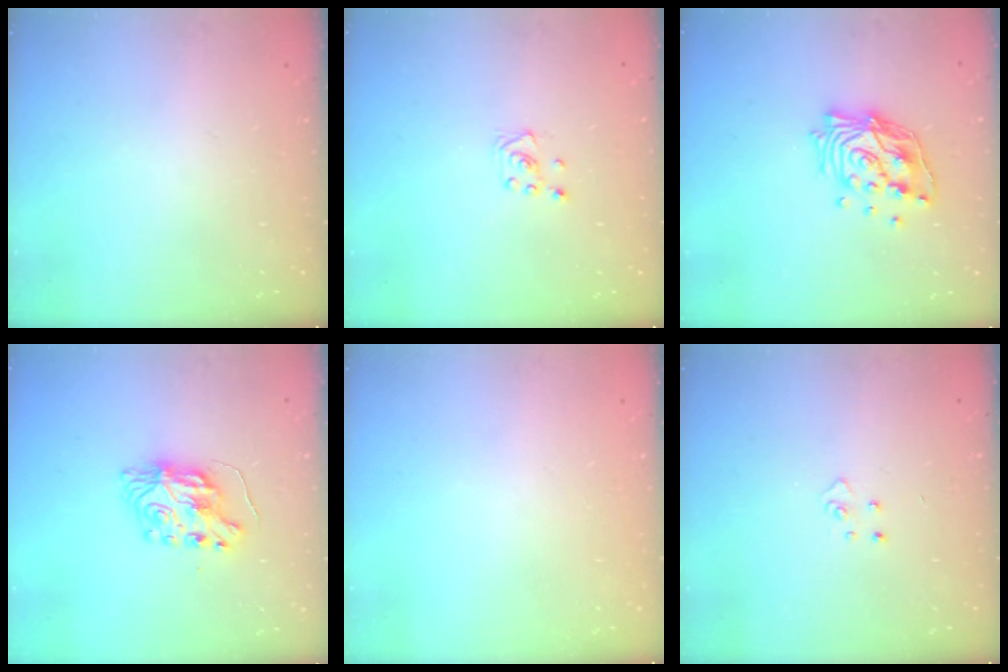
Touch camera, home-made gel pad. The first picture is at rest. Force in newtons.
{"total": 3.0, "press": 2.9, "slide": 0.3}
{"total": 13.5, "press": 13.4, "slide": 1.0}
{"total": 8.2, "press": 8.2, "slide": 0.5}
{"total": 0.0}
{"total": 3.4, "press": 3.4, "slide": 0.4}